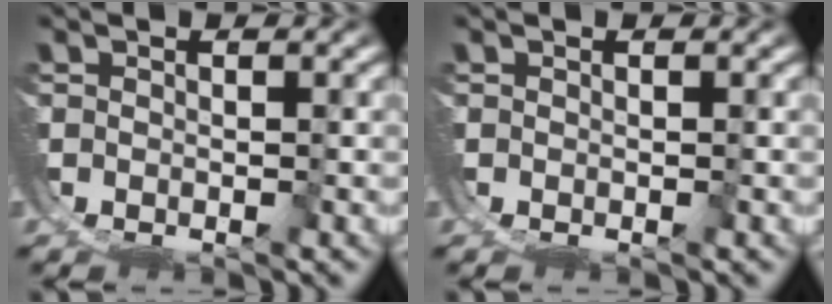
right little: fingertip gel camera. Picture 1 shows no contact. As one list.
[{"total": 0.0}]